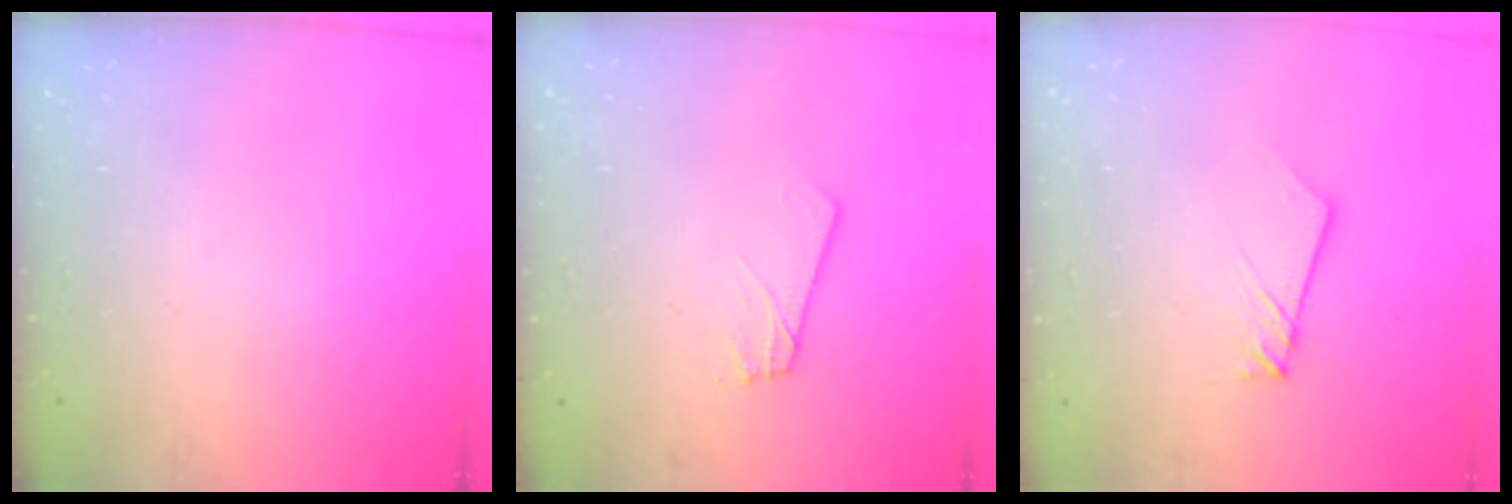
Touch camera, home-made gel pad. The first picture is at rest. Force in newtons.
{"total": 1.8, "press": 1.8, "slide": 0.1}
{"total": 1.9, "press": 1.9, "slide": 0.2}